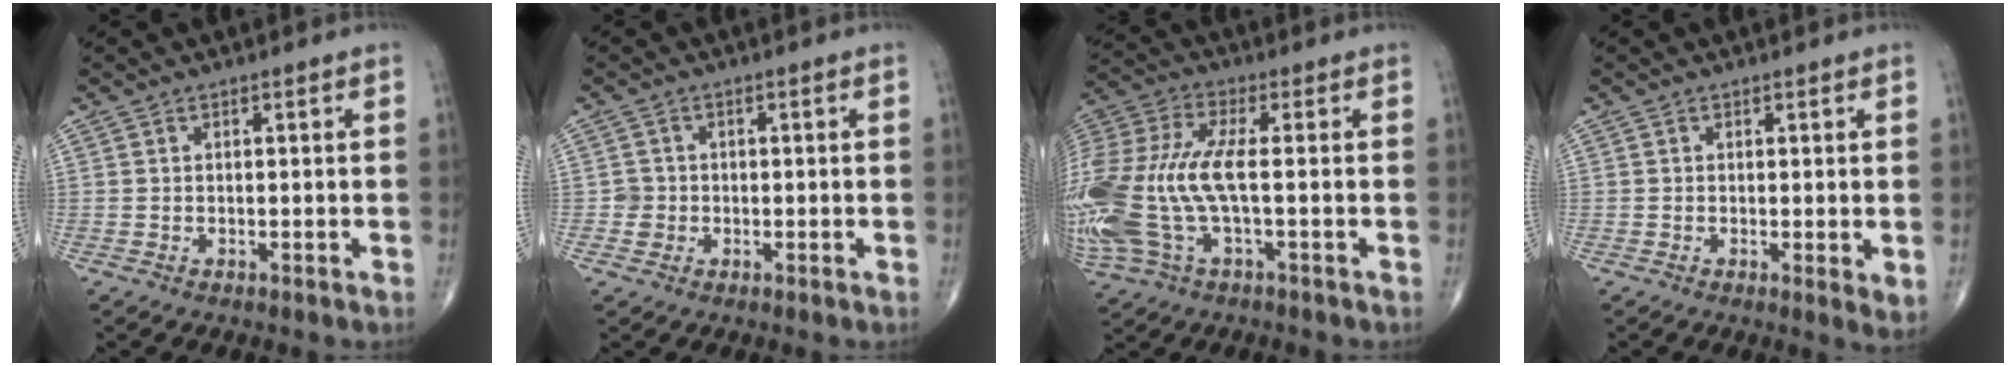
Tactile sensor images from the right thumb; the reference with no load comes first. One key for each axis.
{"total": 2.1, "fx": -0.4, "fy": 2.0, "fz": 0.1, "tx": 0.013, "ty": 0.008, "tz": -0.010}
{"total": 19.5, "fx": -2.1, "fy": 7.9, "fz": 17.8, "tx": -0.449, "ty": 0.009, "tz": -0.038}
{"total": 2.6, "fx": 0.0, "fy": 0.6, "fz": 2.5, "tx": -0.036, "ty": -0.010, "tz": -0.004}